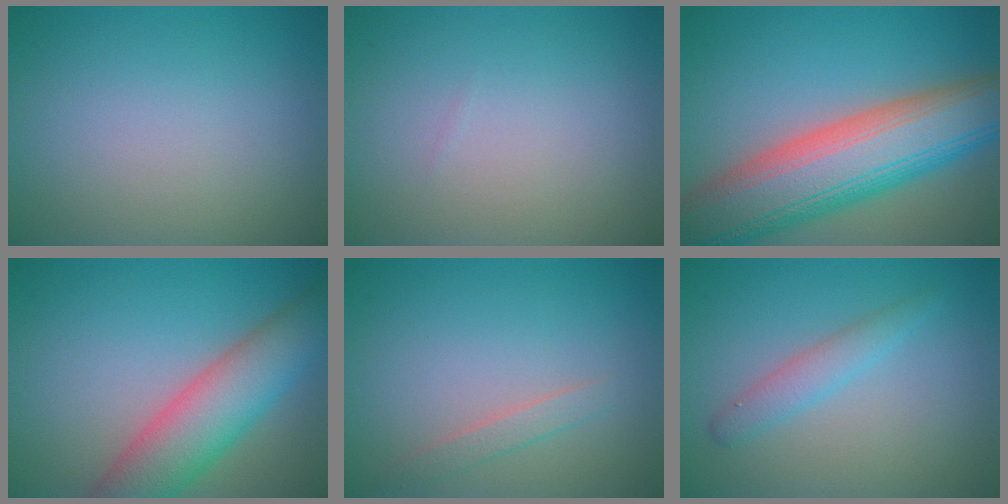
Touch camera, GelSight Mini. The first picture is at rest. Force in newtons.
{"total": 0.0}
{"total": 12.7, "press": 12.7, "slide": 0.9}
{"total": 7.6, "press": 7.5, "slide": 0.7}
{"total": 1.3, "press": 1.3, "slide": 0.1}
{"total": 1.3, "press": 1.3, "slide": 0.2}